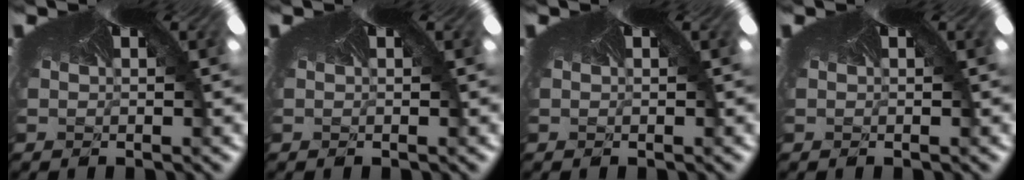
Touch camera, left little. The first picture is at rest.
{"total": 0.0}
{"total": 0.0}
{"total": 0.0}